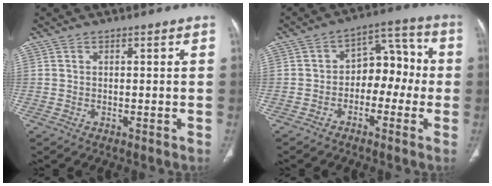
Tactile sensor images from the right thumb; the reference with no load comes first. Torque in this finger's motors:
{"motor_torque": [-0.31, 0.20, -0.16, 0.09, 0.03]}